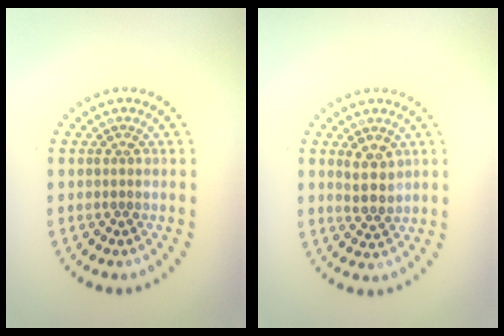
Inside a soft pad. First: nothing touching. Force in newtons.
{"total": 2.3, "press": 2.0, "slide": 1.0}